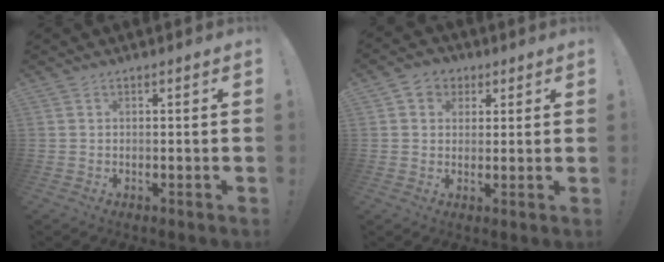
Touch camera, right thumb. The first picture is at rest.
{"total": 5.7, "force": [2.0, 5.0, 1.8], "torque": [-0.028, -0.001, 0.039]}